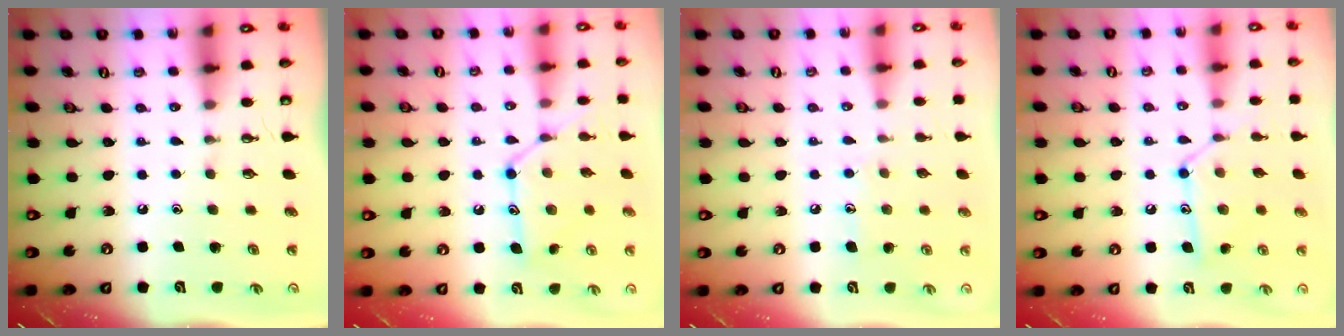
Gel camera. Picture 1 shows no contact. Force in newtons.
{"total": 13.5, "press": 13.5, "slide": 0.7}
{"total": 6.0, "press": 6.0, "slide": 0.7}
{"total": 12.2, "press": 12.2, "slide": 0.8}